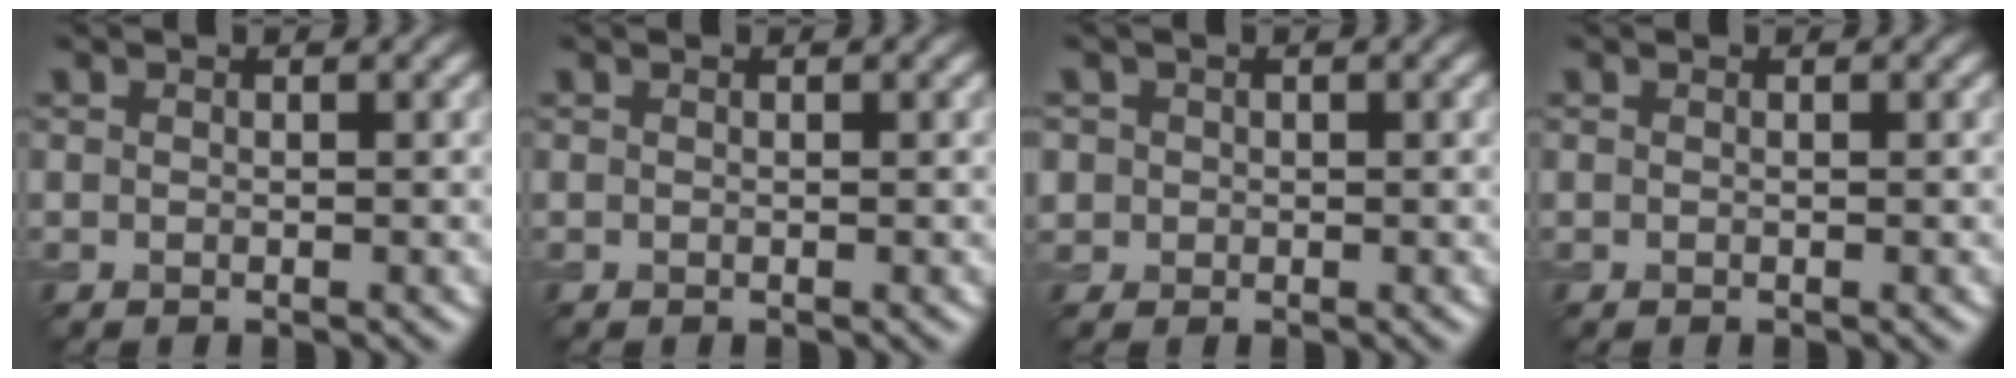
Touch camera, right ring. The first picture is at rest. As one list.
[{"total": 0.0}, {"total": 1.8, "force": [0.5, 1.6, 0.4], "torque": [0.001, 0.006, 0.009]}, {"total": 0.0}]